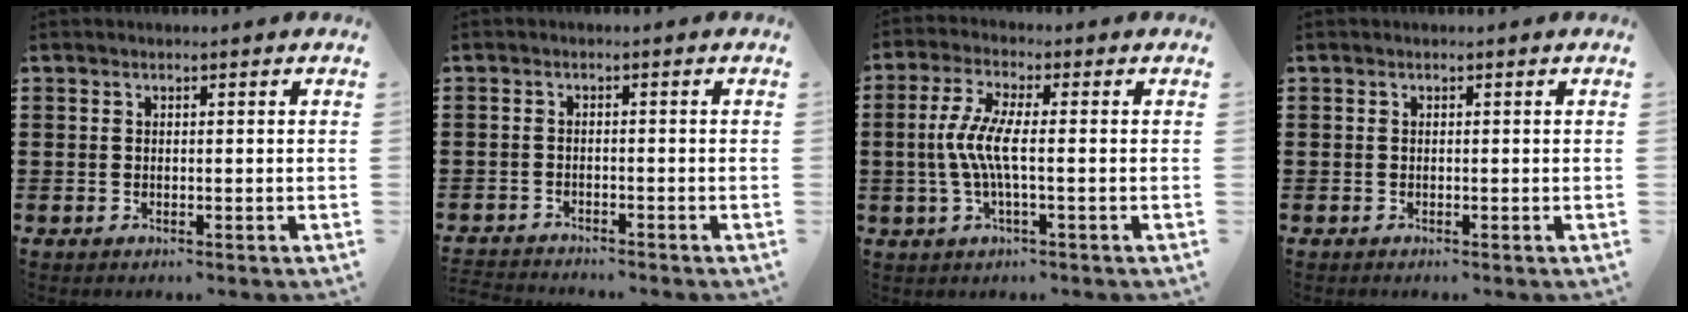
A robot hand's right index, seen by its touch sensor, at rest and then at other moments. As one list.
[{"total": 1.9, "force": [-1.9, 0.0, -0.3], "torque": [0.001, 0.000, -0.042]}, {"total": 6.0, "force": [-0.8, 1.0, 5.9], "torque": [-0.141, -0.013, -0.027]}, {"total": 0.0}]